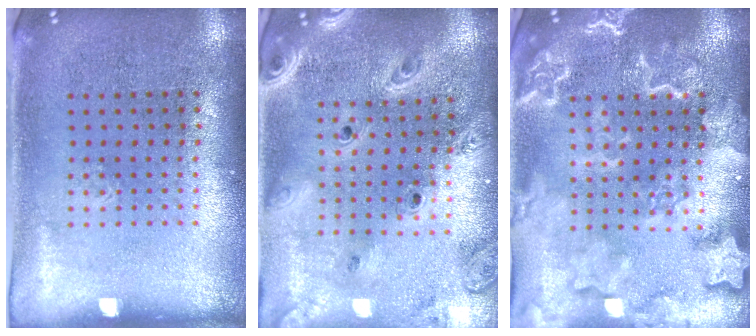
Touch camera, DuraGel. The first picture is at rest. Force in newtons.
{"total": 2.9, "press": 2.5, "slide": 1.6}
{"total": 4.7, "press": 4.6, "slide": 0.6}